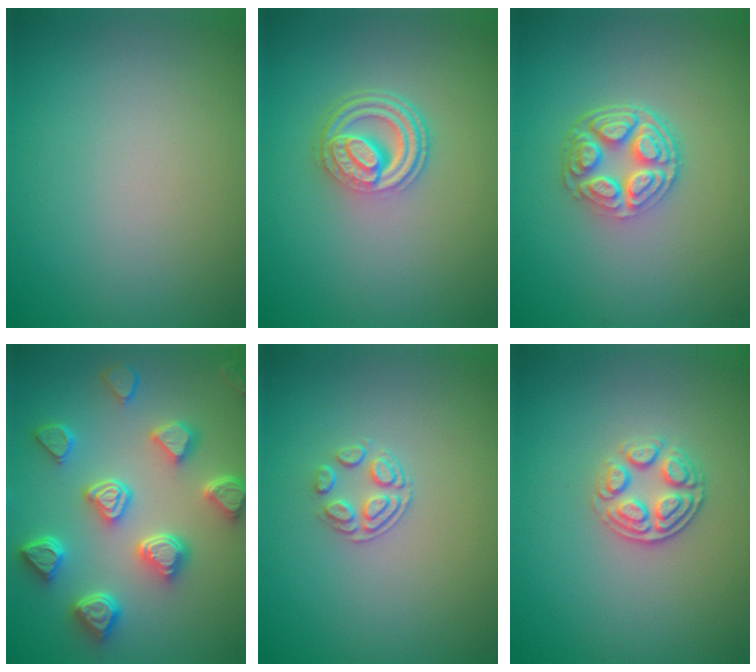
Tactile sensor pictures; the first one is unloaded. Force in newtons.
{"total": 4.6, "press": 3.3, "slide": 3.2}
{"total": 5.0, "press": 3.7, "slide": 3.3}
{"total": 7.0, "press": 5.8, "slide": 4.0}
{"total": 1.8, "press": 1.2, "slide": 1.4}
{"total": 2.7, "press": 2.5, "slide": 0.9}